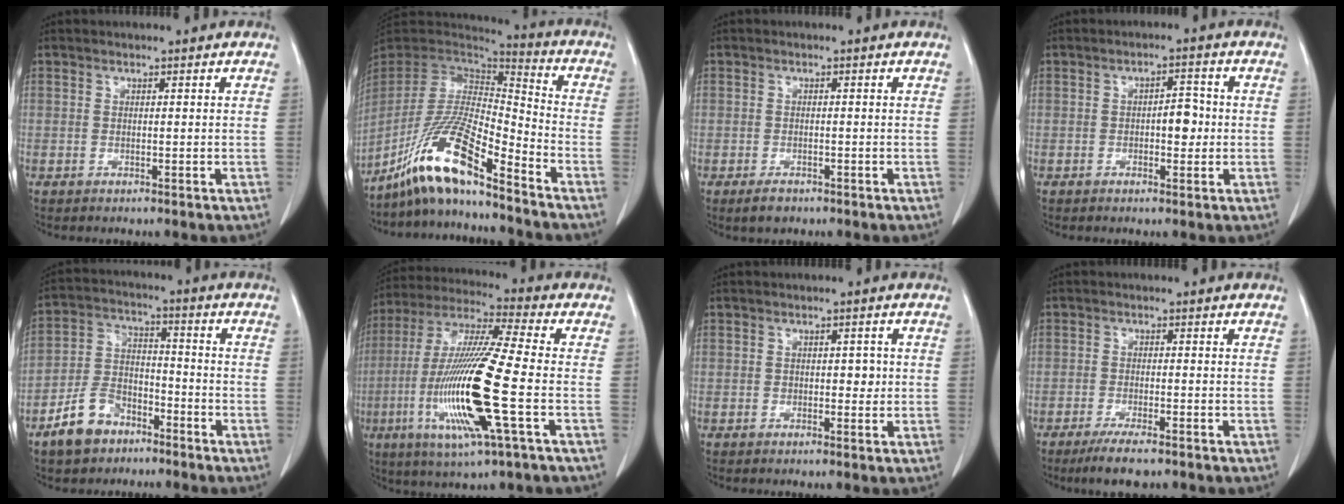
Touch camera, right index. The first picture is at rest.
{"total": 15.3, "force": [-11.1, 1.2, 10.5], "torque": [-0.205, -0.009, -0.207]}
{"total": 2.2, "force": [-1.5, 1.3, 0.9], "torque": [-0.017, 0.000, -0.017]}
{"total": 3.5, "force": [-0.2, 1.7, 3.1], "torque": [-0.036, 0.010, 0.000]}
{"total": 9.1, "force": [-6.0, 5.5, 4.1], "torque": [-0.097, 0.010, -0.109]}
{"total": 18.8, "force": [-4.4, 0.7, 18.2], "torque": [-0.378, -0.017, -0.085]}
{"total": 2.1, "force": [0.2, 1.3, 1.6], "torque": [-0.013, 0.006, 0.005]}
{"total": 5.8, "force": [-4.2, 0.9, 3.9], "torque": [-0.064, -0.014, -0.066]}